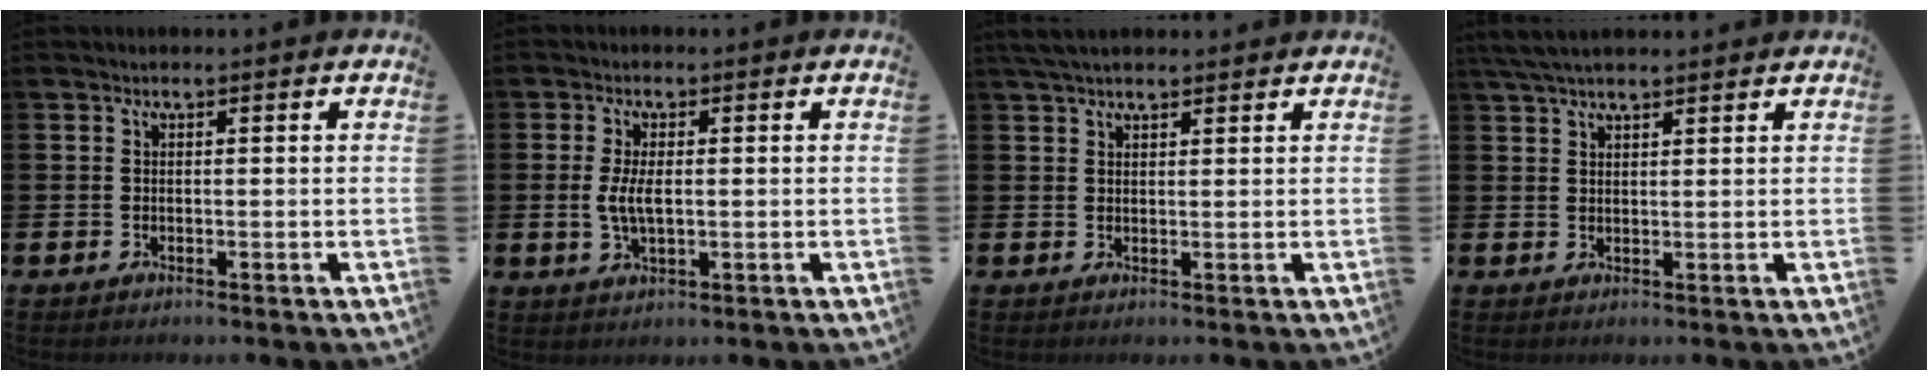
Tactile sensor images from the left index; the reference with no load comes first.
{"total": 4.0, "force": [0.2, 1.8, 3.6], "torque": [-0.069, 0.001, -0.003]}
{"total": 3.2, "force": [2.8, 0.9, 1.3], "torque": [-0.025, -0.004, 0.051]}
{"total": 3.9, "force": [3.4, 0.9, 1.7], "torque": [-0.033, -0.006, 0.061]}